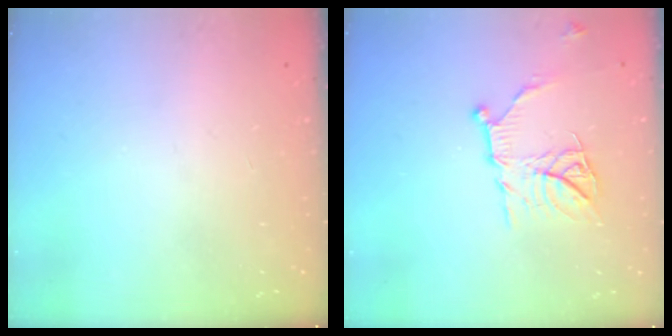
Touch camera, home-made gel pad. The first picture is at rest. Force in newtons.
{"total": 11.9, "press": 11.9, "slide": 0.1}